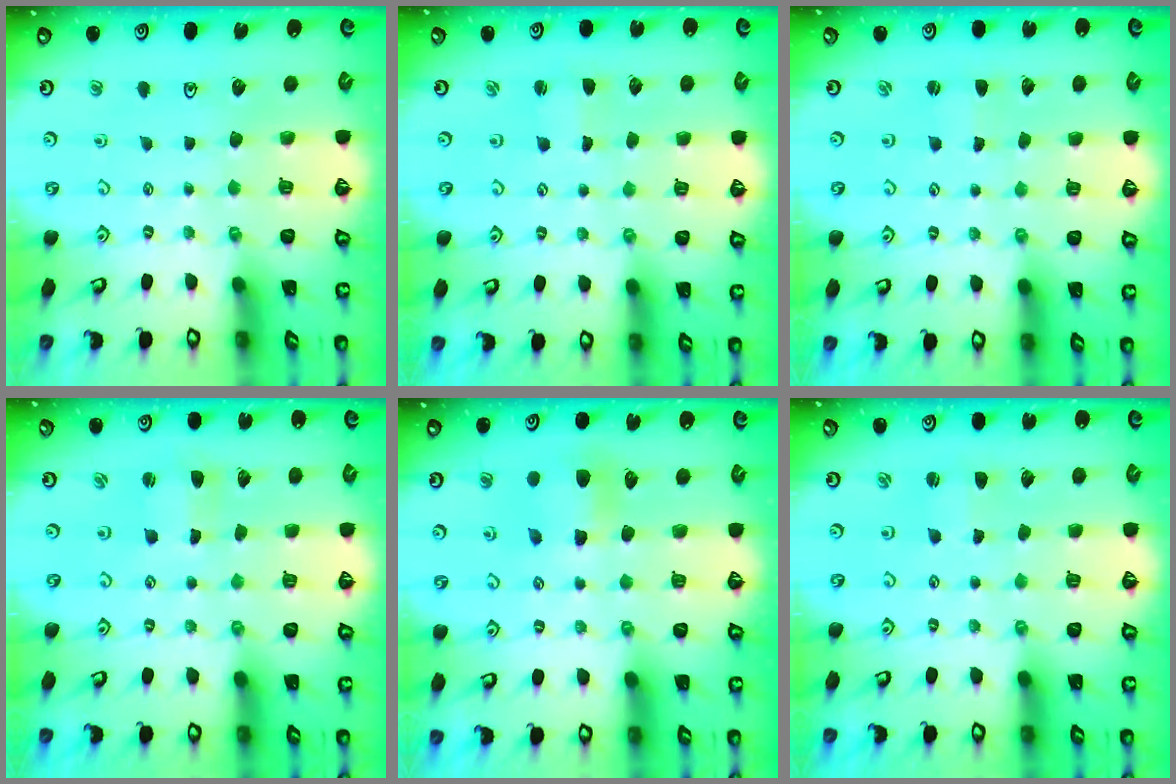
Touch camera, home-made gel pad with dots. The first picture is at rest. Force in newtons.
{"total": 1.5, "press": 1.4, "slide": 0.3}
{"total": 0.7, "press": 0.7, "slide": 0.1}
{"total": 1.7, "press": 1.6, "slide": 0.3}
{"total": 7.1, "press": 7.1, "slide": 0.5}
{"total": 0.9, "press": 0.8, "slide": 0.1}